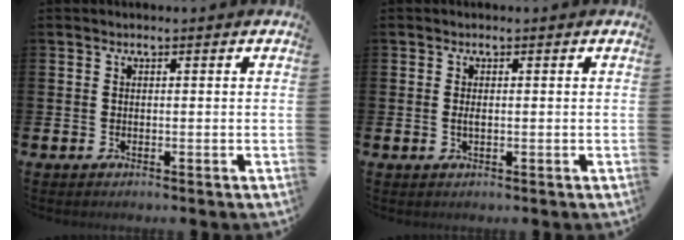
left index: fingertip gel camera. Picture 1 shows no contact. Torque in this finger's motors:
{"motor_torque": [0.30, 0.05, 0.00, 0.04]}